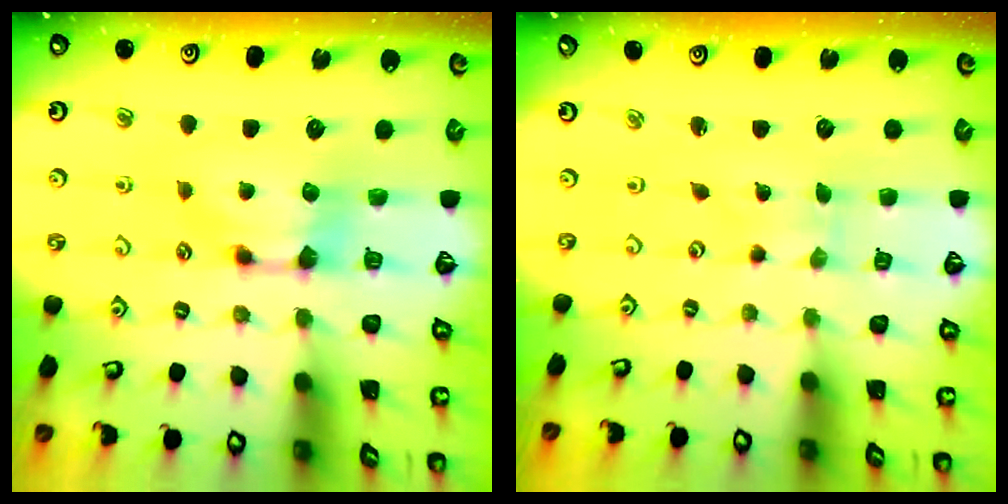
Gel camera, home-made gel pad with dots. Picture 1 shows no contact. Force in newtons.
{"total": 6.0, "press": 6.0, "slide": 0.5}